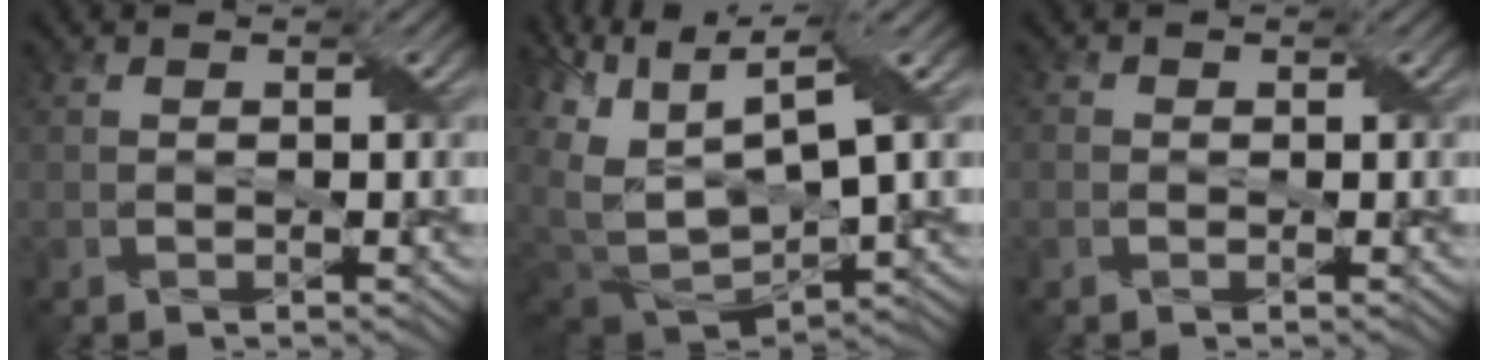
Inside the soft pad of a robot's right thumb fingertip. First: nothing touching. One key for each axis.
{"total": 12.9, "fx": 4.6, "fy": 6.6, "fz": 10.1, "tx": -0.236, "ty": -0.001, "tz": 0.105}
{"total": 0.8, "fx": -0.1, "fy": 0.7, "fz": 0.1, "tx": 0.001, "ty": -0.005, "tz": -0.002}